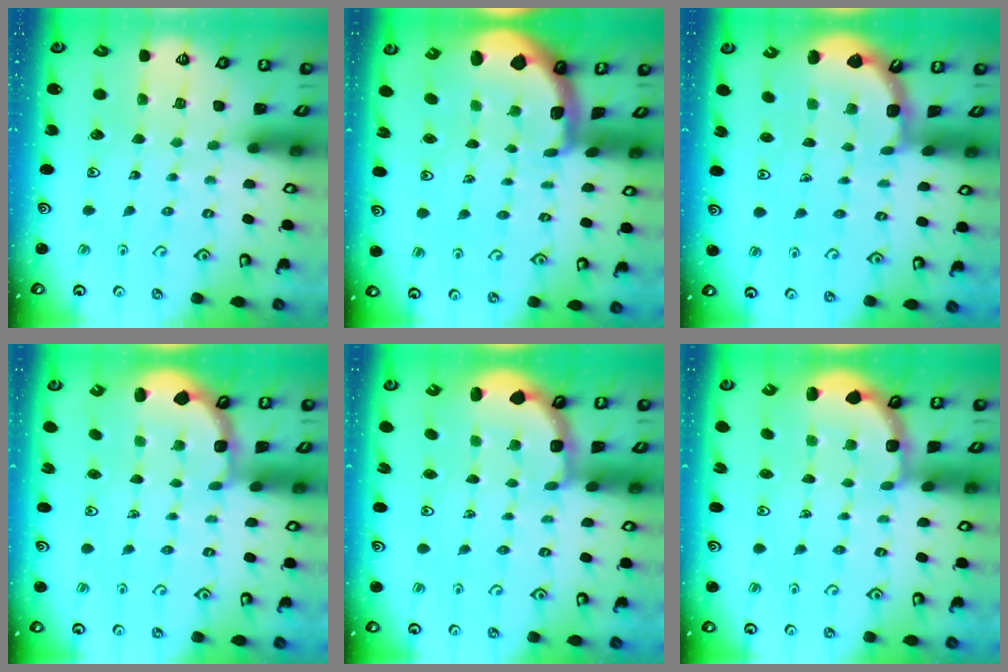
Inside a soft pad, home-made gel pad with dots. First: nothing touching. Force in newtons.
{"total": 1.7, "press": 1.7, "slide": 0.4}
{"total": 2.0, "press": 2.0, "slide": 0.2}
{"total": 2.7, "press": 2.0, "slide": 1.7}
{"total": 3.0, "press": 2.0, "slide": 2.2}
{"total": 2.7, "press": 2.3, "slide": 1.4}